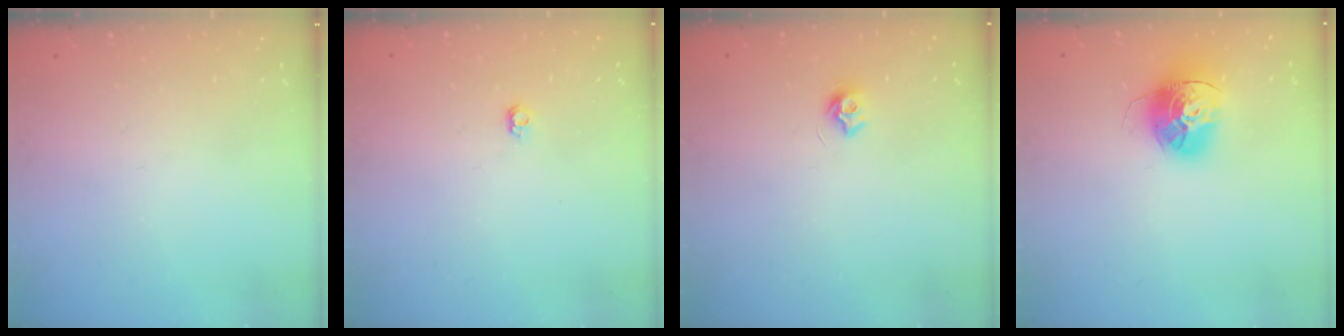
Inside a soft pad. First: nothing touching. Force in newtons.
{"total": 3.9, "press": 3.9, "slide": 0.5}
{"total": 6.4, "press": 6.3, "slide": 0.6}
{"total": 14.8, "press": 14.7, "slide": 1.4}